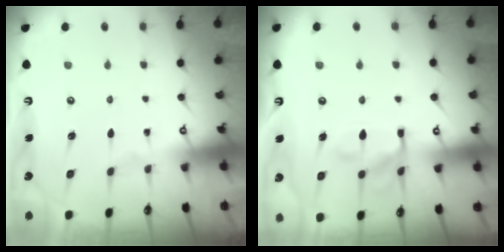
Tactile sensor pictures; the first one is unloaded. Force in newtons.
{"total": 12.9, "press": 12.8, "slide": 1.4}